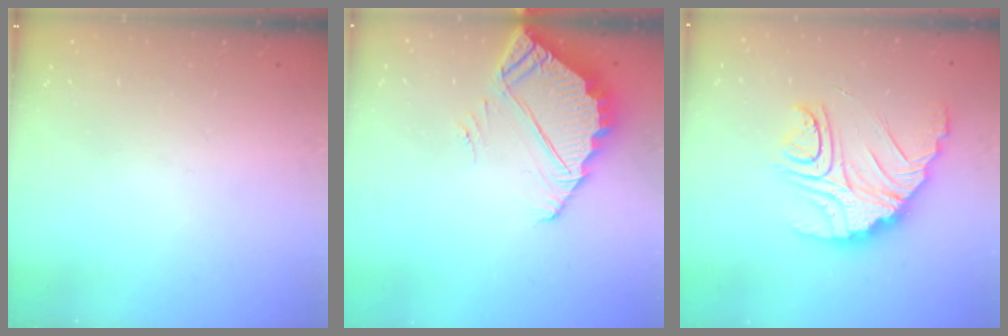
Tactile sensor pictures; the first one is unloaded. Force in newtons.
{"total": 4.5, "press": 4.5, "slide": 0.3}
{"total": 15.5, "press": 15.4, "slide": 1.5}